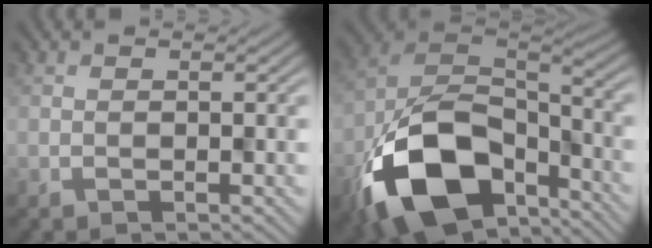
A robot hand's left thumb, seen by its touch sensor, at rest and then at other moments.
{"total": 16.8, "force": [-8.7, 9.8, 10.5], "torque": [-0.221, -0.042, -0.154]}